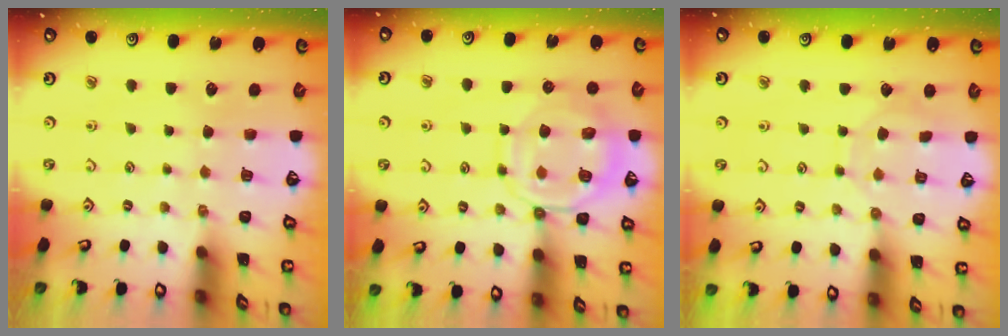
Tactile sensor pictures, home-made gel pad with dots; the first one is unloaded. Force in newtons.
{"total": 10.2, "press": 10.1, "slide": 1.3}
{"total": 7.3, "press": 7.2, "slide": 0.5}